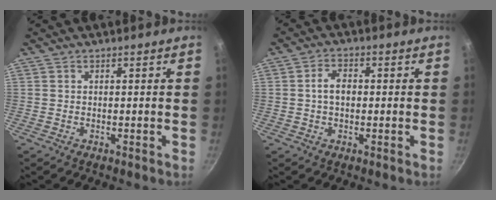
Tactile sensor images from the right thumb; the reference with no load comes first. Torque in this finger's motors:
{"motor_torque": [0.02, 0.01, 0.02, 0.01, 0.14]}